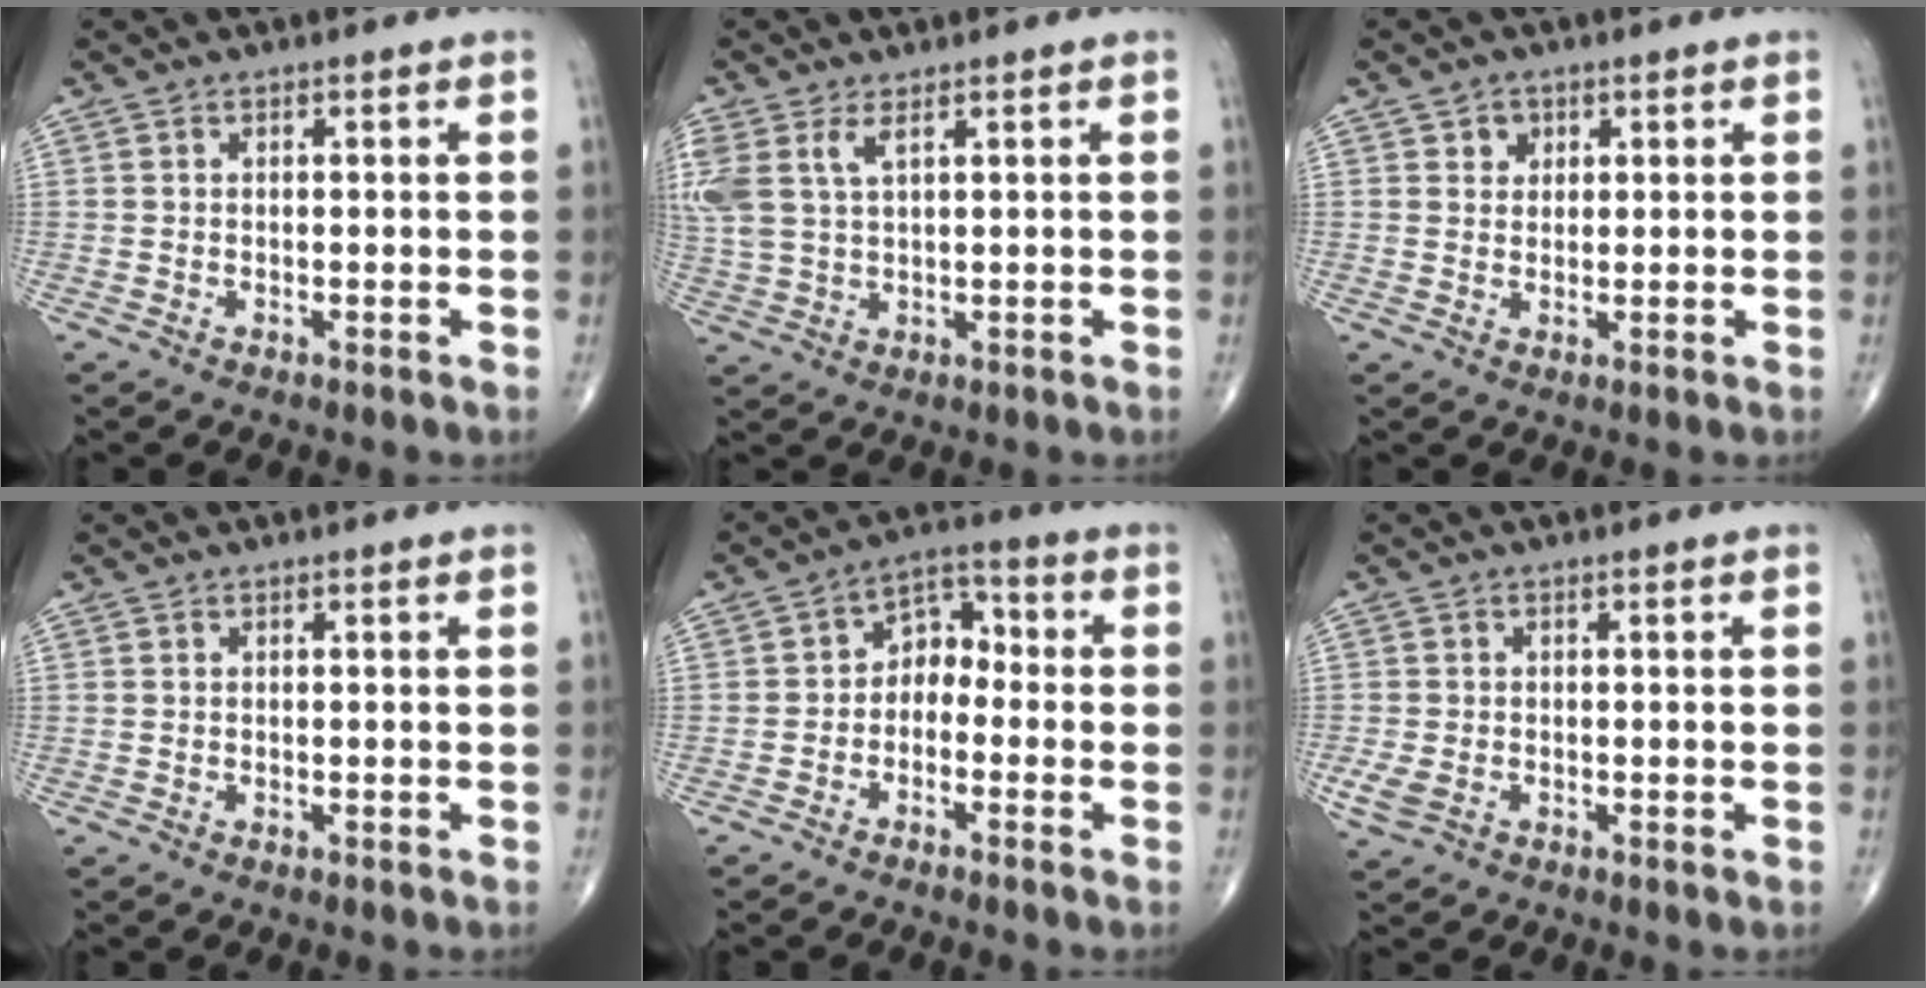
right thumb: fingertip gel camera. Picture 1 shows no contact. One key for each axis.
{"total": 7.4, "fx": 3.2, "fy": 3.4, "fz": 5.8, "tx": -0.151, "ty": 0.003, "tz": 0.075}
{"total": 2.5, "fx": 1.1, "fy": 2.1, "fz": 0.7, "tx": 0.004, "ty": -0.005, "tz": 0.014}
{"total": 0.0}
{"total": 6.1, "fx": -1.5, "fy": 4.5, "fz": 3.8, "tx": -0.030, "ty": 0.036, "tz": -0.045}
{"total": 3.2, "fx": -0.9, "fy": 2.0, "fz": 2.3, "tx": -0.055, "ty": -0.003, "tz": -0.017}